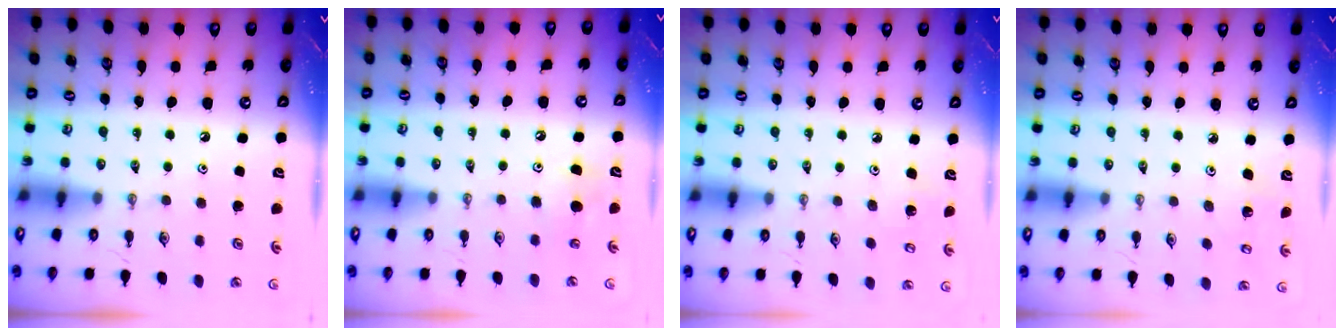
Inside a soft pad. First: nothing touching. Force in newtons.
{"total": 6.5, "press": 6.5, "slide": 0.4}
{"total": 3.8, "press": 3.8, "slide": 0.2}
{"total": 1.9, "press": 1.9, "slide": 0.1}